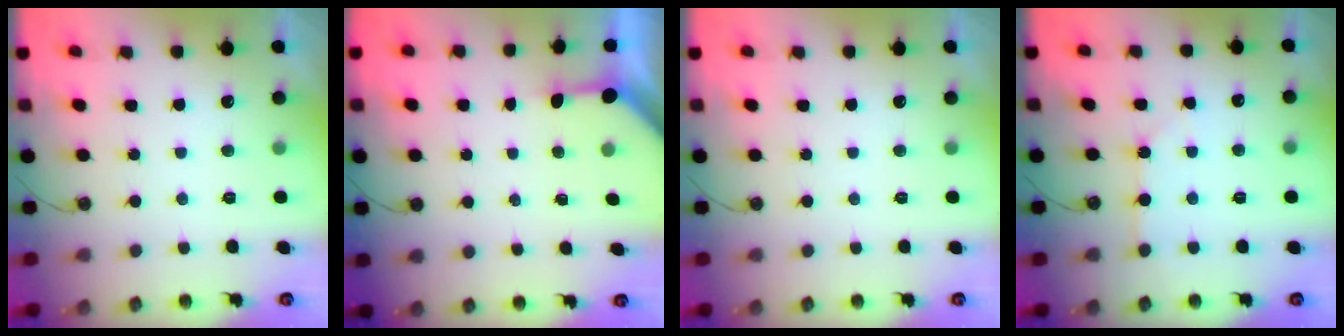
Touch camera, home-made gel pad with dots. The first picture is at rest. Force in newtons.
{"total": 3.2, "press": 3.2, "slide": 0.3}
{"total": 0.0}
{"total": 3.5, "press": 3.5, "slide": 0.4}